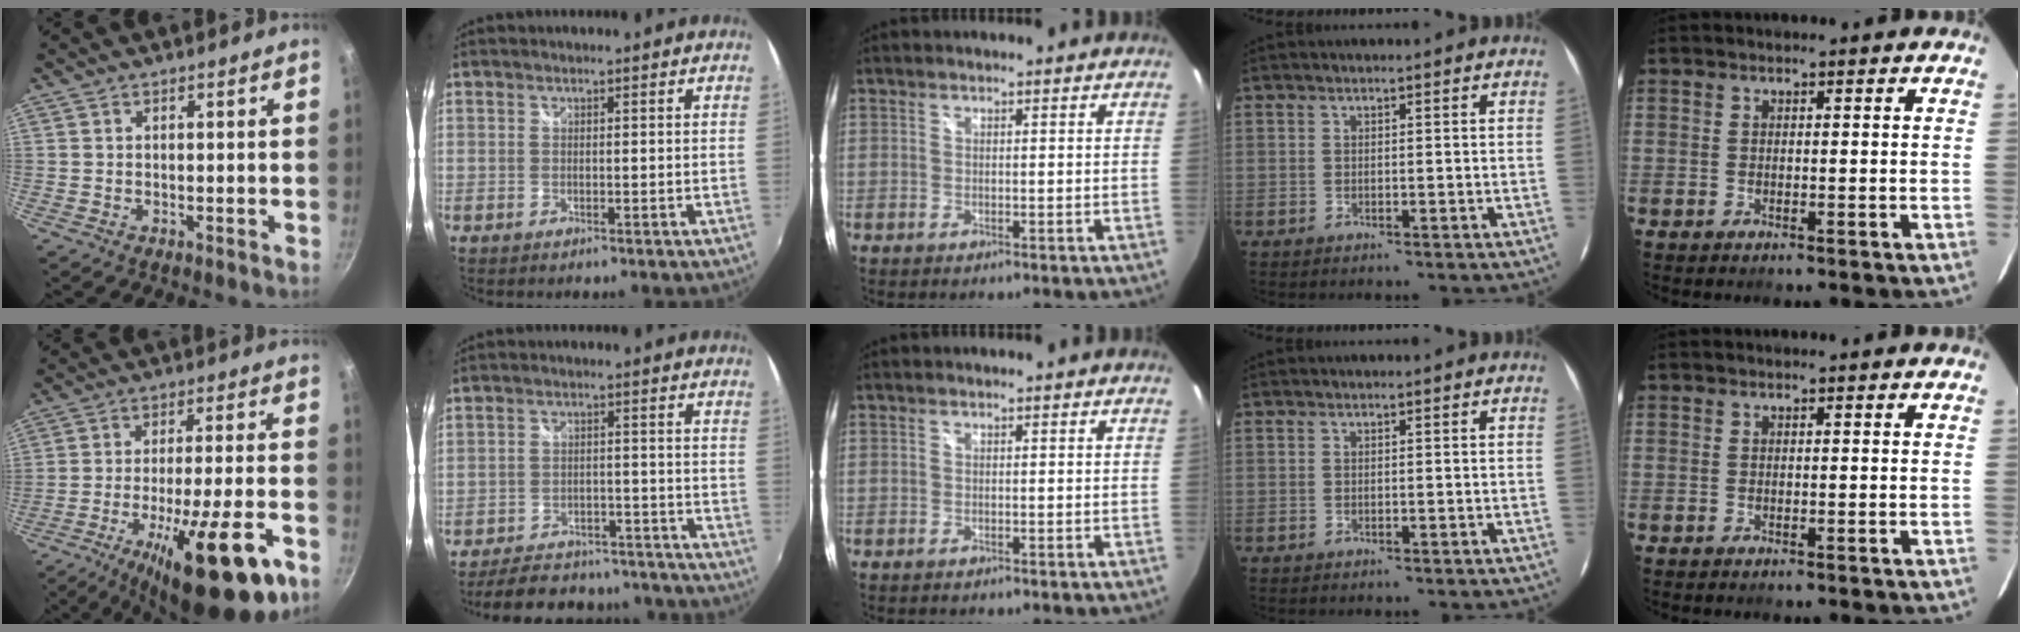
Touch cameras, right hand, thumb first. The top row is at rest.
{"thumb": {"total": 22.4, "force": [-10.7, 5.6, 18.9], "torque": [-0.273, 0.023, -0.160]}, "index": {"total": 21.0, "force": [-18.3, 7.8, 6.7], "torque": [-0.150, 0.039, -0.224]}}